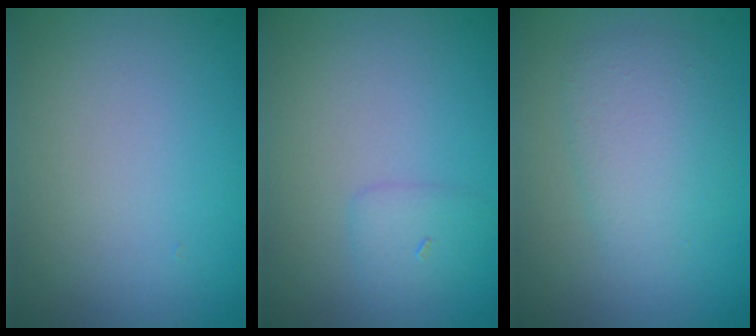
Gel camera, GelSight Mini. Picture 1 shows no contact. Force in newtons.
{"total": 1.4, "press": 1.4, "slide": 0.1}
{"total": 3.0, "press": 3.0, "slide": 0.1}